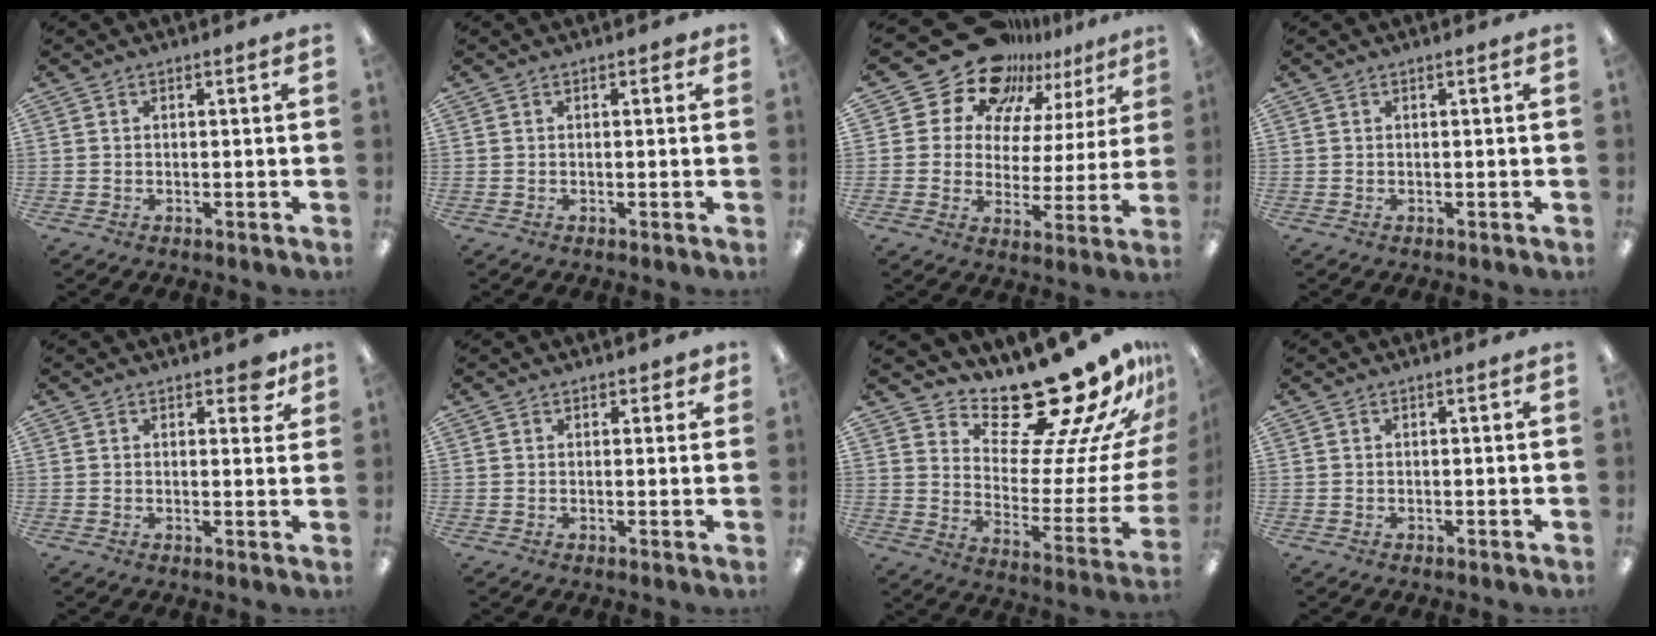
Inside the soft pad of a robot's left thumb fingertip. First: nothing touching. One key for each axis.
{"total": 0.7, "fx": 0.3, "fy": 0.5, "fz": 0.4, "tx": -0.002, "ty": 0.000, "tz": 0.002}
{"total": 18.4, "fx": 15.1, "fy": 9.3, "fz": 4.6, "tx": -0.106, "ty": -0.117, "tz": 0.275}
{"total": 0.0}
{"total": 4.2, "fx": 2.8, "fy": 2.2, "fz": 2.2, "tx": -0.019, "ty": -0.006, "tz": 0.044}
{"total": 1.7, "fx": 1.2, "fy": 1.1, "fz": 0.6, "tx": -0.004, "ty": 0.000, "tz": 0.020}
{"total": 24.8, "fx": 20.6, "fy": 6.2, "fz": 12.3, "tx": -0.163, "ty": -0.163, "tz": 0.335}
{"total": 0.0}